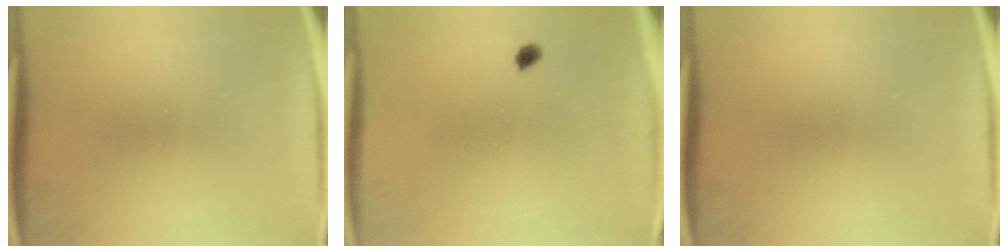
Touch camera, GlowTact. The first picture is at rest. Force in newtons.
{"total": 1.1}
{"total": 0.0}